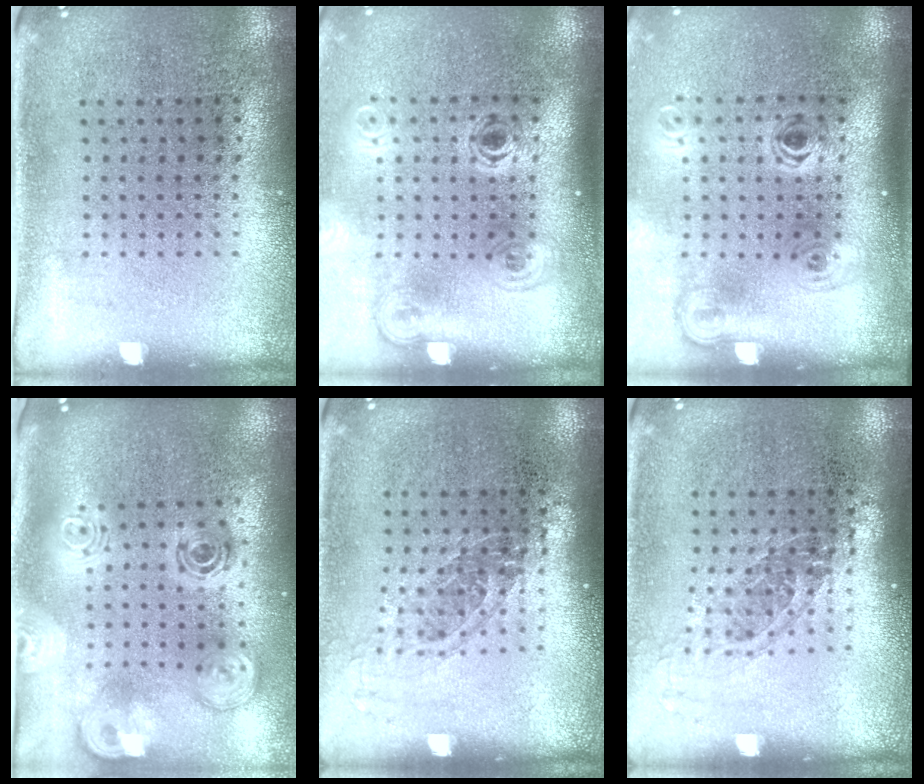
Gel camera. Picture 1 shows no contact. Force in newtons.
{"total": 1.9, "press": 1.3, "slide": 1.4}
{"total": 2.1, "press": 1.4, "slide": 1.6}
{"total": 2.8, "press": 2.0, "slide": 2.0}
{"total": 1.2, "press": 1.0, "slide": 0.7}
{"total": 1.2, "press": 1.0, "slide": 0.7}